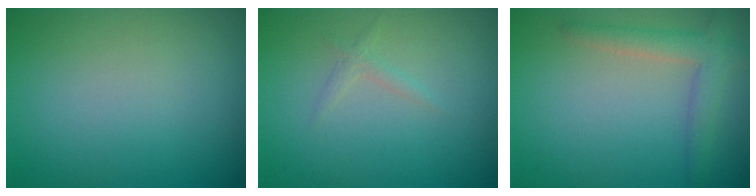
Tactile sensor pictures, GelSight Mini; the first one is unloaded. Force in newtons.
{"total": 0.8, "press": 0.8, "slide": 0.0}
{"total": 2.7, "press": 2.7, "slide": 0.2}